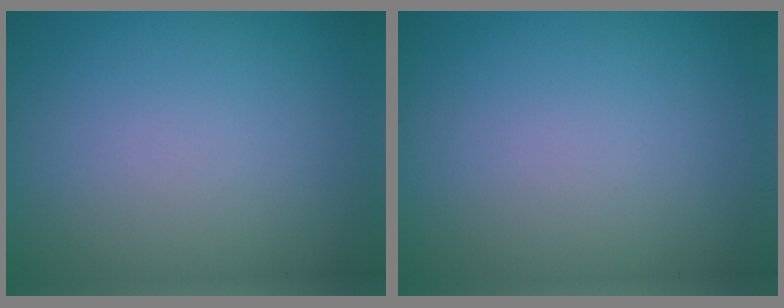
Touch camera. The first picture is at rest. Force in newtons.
{"total": 0.0}